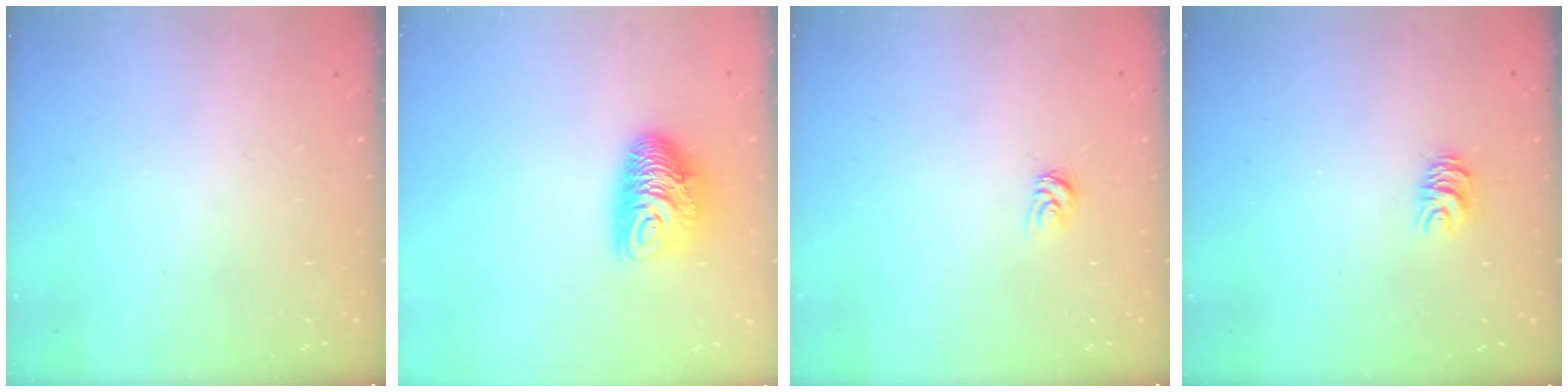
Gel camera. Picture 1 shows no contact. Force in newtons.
{"total": 10.5, "press": 10.5, "slide": 0.6}
{"total": 4.1, "press": 4.1, "slide": 0.2}
{"total": 5.3, "press": 5.3, "slide": 0.2}